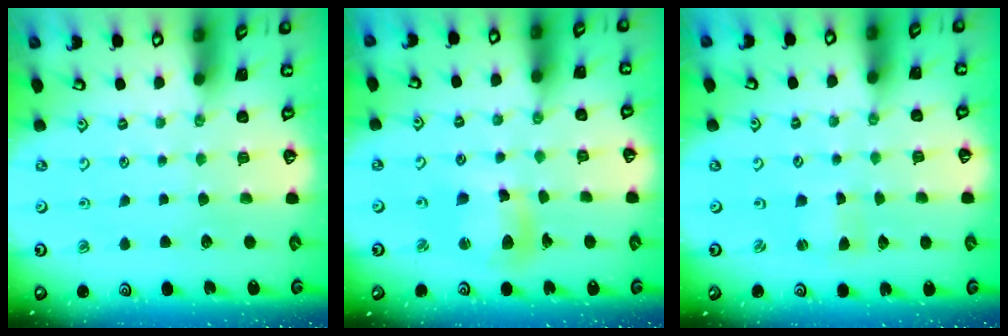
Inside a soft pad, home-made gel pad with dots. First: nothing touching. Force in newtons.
{"total": 11.2, "press": 11.2, "slide": 1.4}
{"total": 0.9, "press": 0.8, "slide": 0.1}